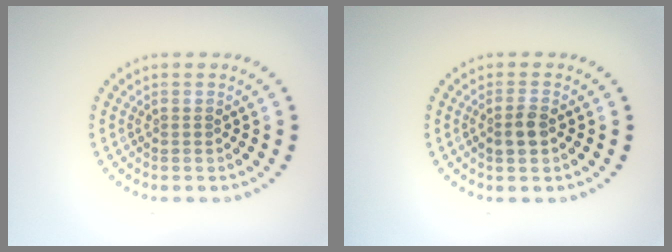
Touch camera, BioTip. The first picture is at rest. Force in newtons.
{"total": 1.8, "press": 1.8, "slide": 0.5}